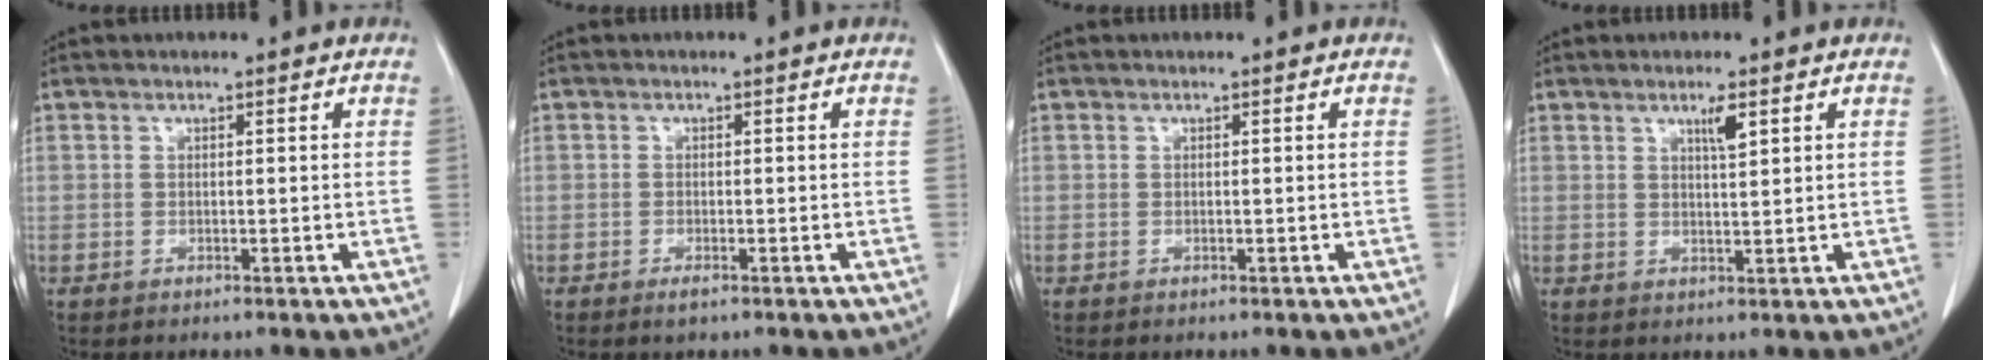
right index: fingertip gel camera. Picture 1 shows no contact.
{"total": 1.1, "force": [-0.8, 0.2, 0.7], "torque": [-0.013, -0.002, -0.011]}
{"total": 0.0}
{"total": 2.6, "force": [1.4, 0.2, 2.2], "torque": [-0.039, -0.003, 0.026]}